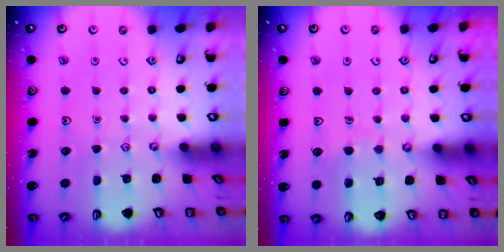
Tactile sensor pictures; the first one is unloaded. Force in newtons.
{"total": 4.4, "press": 4.4, "slide": 0.3}